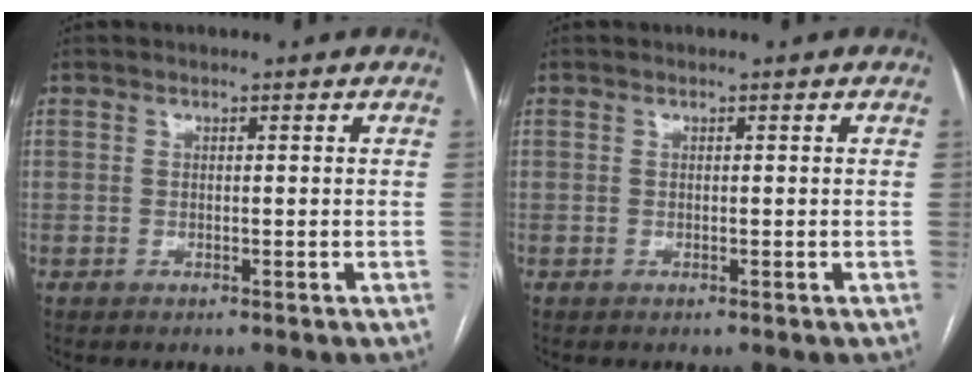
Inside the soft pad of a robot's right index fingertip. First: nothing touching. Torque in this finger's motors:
{"motor_torque": [0.00, 0.00, 0.00, 0.00]}